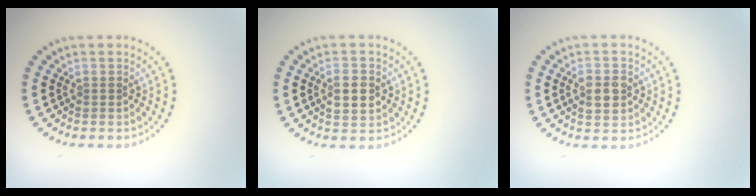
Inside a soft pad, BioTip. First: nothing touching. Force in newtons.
{"total": 2.9, "press": 2.9, "slide": 0.2}
{"total": 2.9, "press": 2.9, "slide": 0.1}